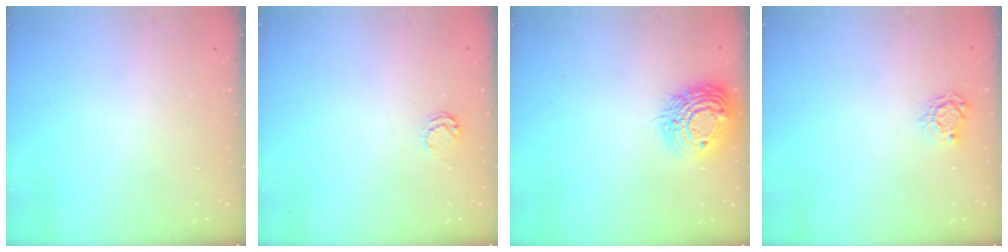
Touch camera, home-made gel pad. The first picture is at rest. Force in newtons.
{"total": 4.3, "press": 4.2, "slide": 0.6}
{"total": 15.3, "press": 15.2, "slide": 1.3}
{"total": 5.0, "press": 5.0, "slide": 0.4}